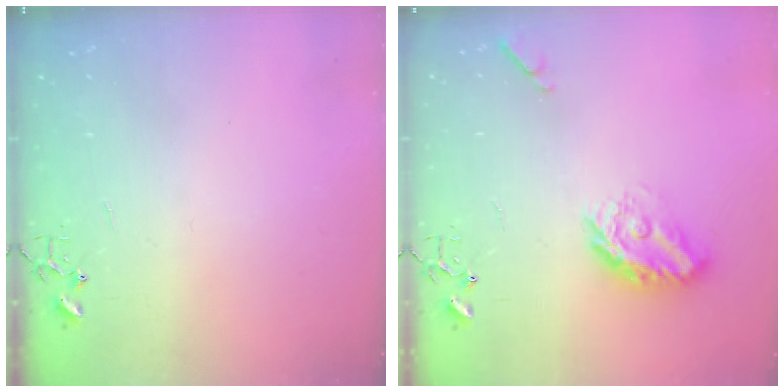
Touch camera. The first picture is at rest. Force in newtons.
{"total": 12.2, "press": 12.2, "slide": 0.7}